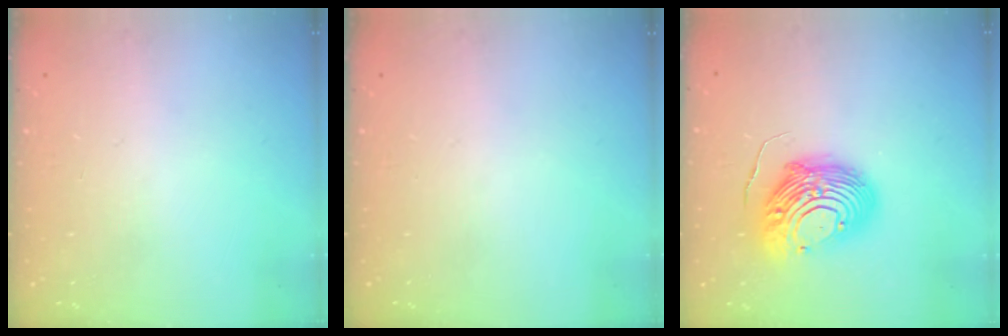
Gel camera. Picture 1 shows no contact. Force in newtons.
{"total": 0.0}
{"total": 14.9, "press": 14.9, "slide": 1.5}